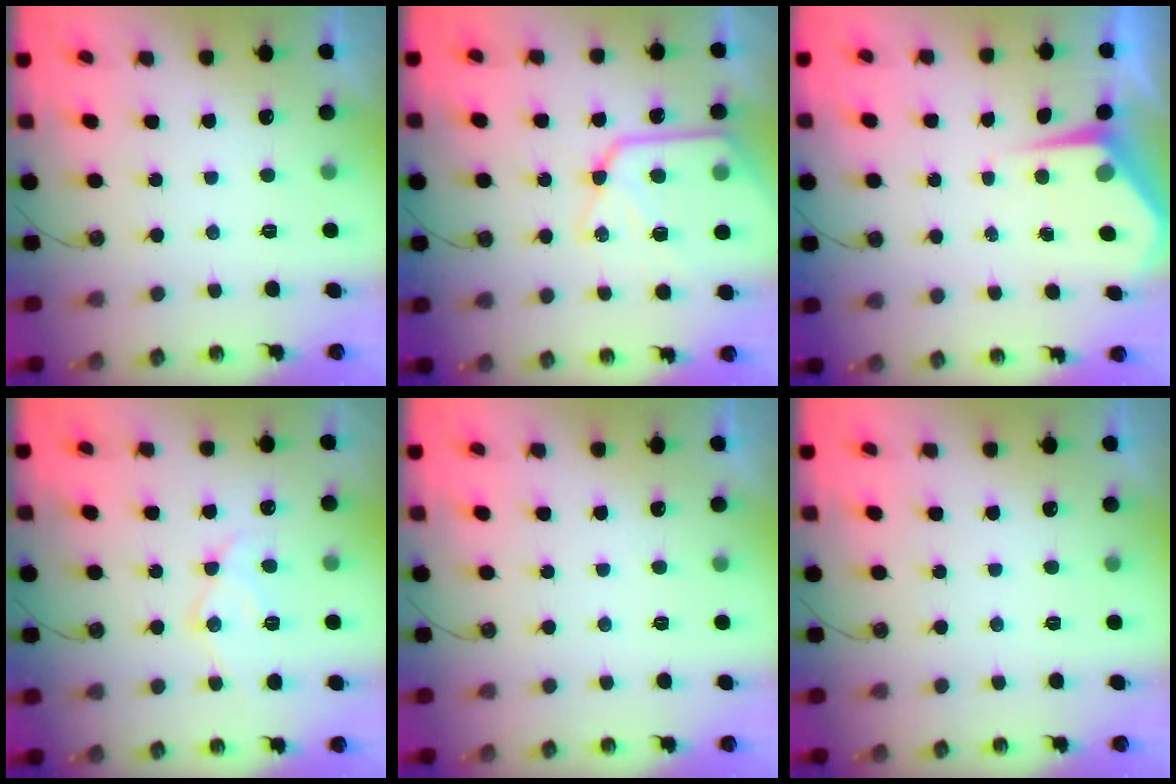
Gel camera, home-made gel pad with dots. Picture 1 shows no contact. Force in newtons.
{"total": 16.1, "press": 16.0, "slide": 1.9}
{"total": 4.4, "press": 4.3, "slide": 0.5}
{"total": 11.0, "press": 11.0, "slide": 0.9}
{"total": 0.0}
{"total": 0.0}